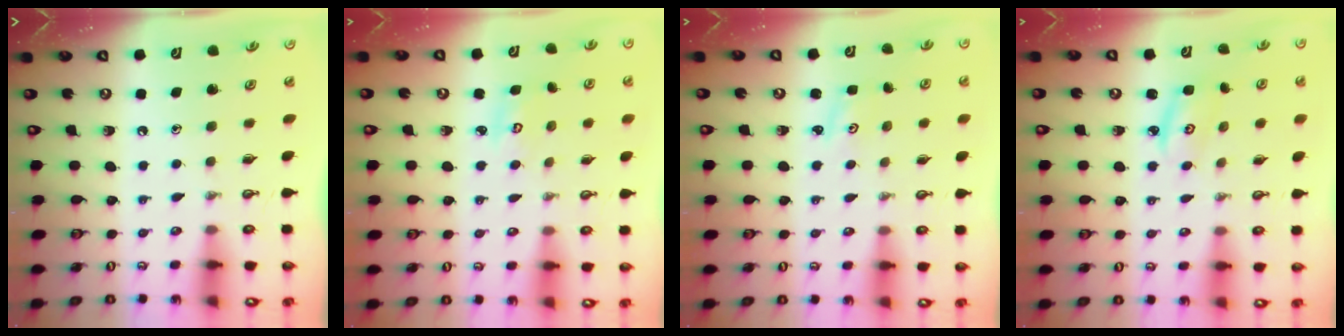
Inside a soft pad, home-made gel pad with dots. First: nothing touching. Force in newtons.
{"total": 3.8, "press": 3.7, "slide": 0.3}
{"total": 1.3, "press": 1.2, "slide": 0.2}
{"total": 3.1, "press": 3.1, "slide": 0.2}